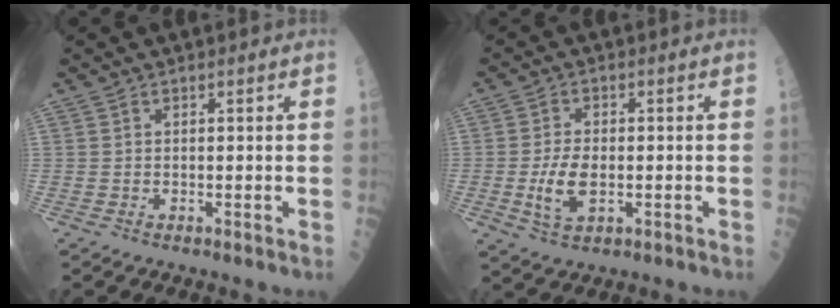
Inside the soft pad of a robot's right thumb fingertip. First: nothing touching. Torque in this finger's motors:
{"motor_torque": [-0.11, 0.11, 0.42, 0.27, 0.07]}